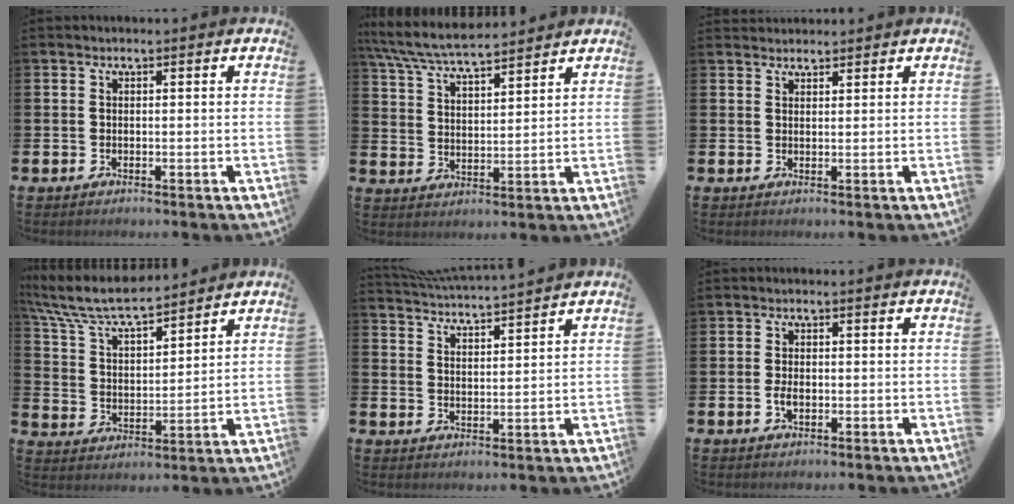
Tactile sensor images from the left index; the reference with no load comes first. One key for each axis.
{"total": 7.0, "fx": 6.6, "fy": 0.8, "fz": 2.0, "tx": -0.066, "ty": -0.033, "tz": 0.119}
{"total": 1.9, "fx": 1.8, "fy": 0.5, "fz": -0.1, "tx": 0.010, "ty": -0.007, "tz": 0.032}
{"total": 8.0, "fx": 7.5, "fy": 1.1, "fz": 2.7, "tx": -0.085, "ty": -0.047, "tz": 0.131}
{"total": 4.4, "fx": 4.4, "fy": -0.3, "fz": 0.2, "tx": -0.022, "ty": -0.031, "tz": 0.078}
{"total": 2.0, "fx": -0.5, "fy": 1.1, "fz": 1.6, "tx": -0.022, "ty": 0.000, "tz": -0.011}